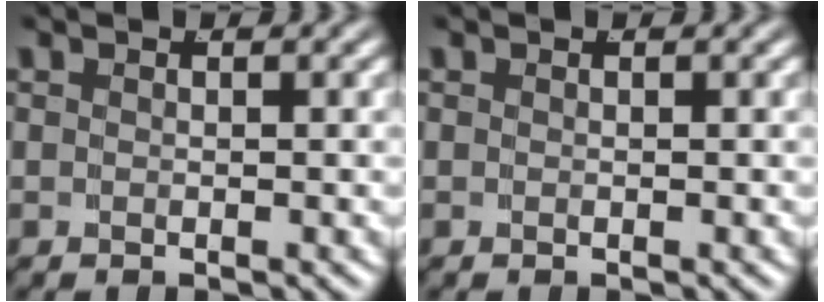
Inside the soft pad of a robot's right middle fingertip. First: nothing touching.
{"total": 0.0}